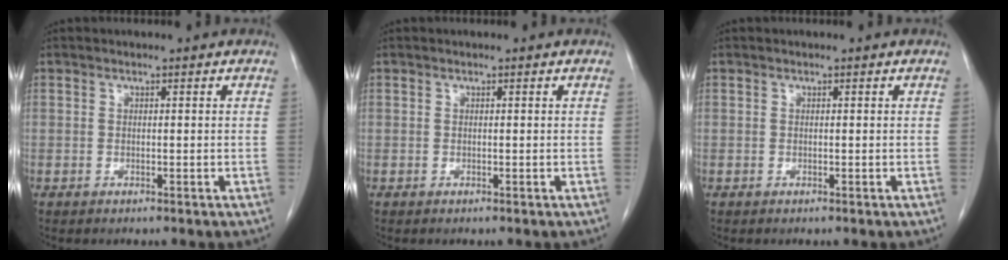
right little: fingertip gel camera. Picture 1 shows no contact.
{"total": 0.0}
{"total": 0.0}